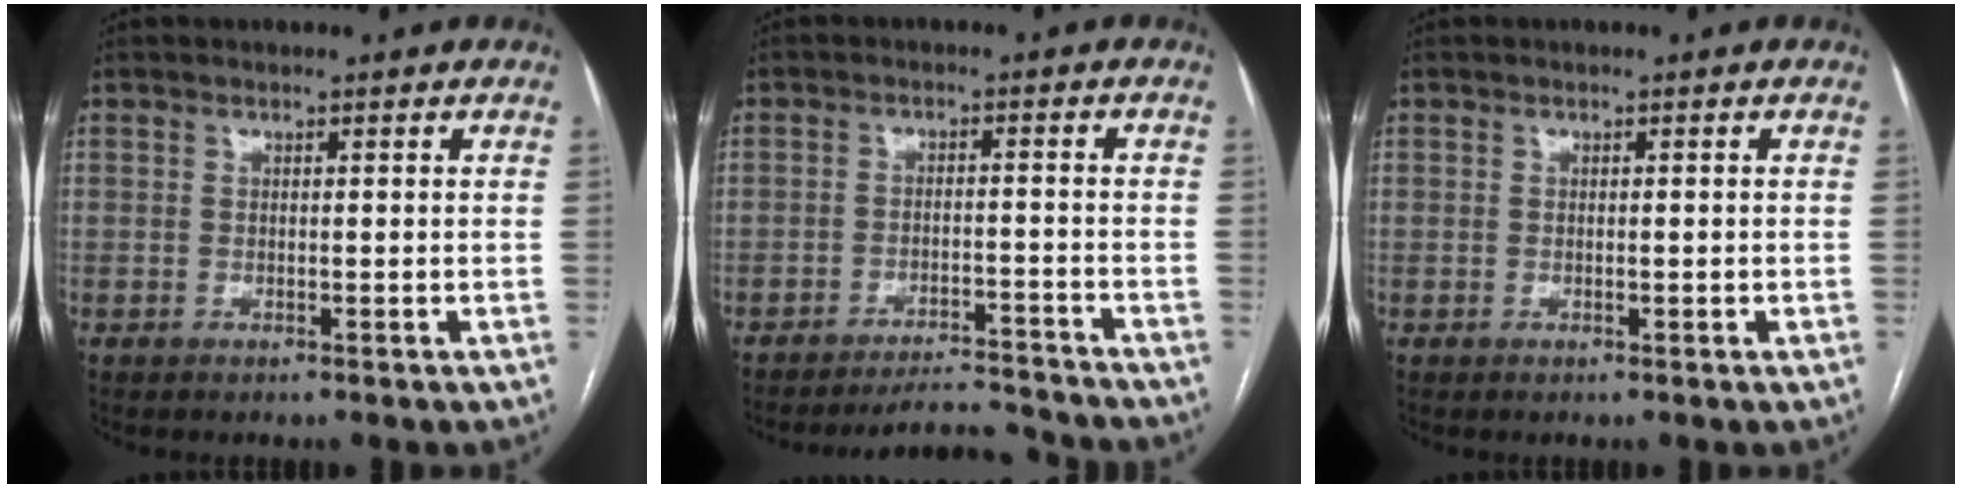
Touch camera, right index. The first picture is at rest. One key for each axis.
{"total": 7.9, "fx": -7.9, "fy": 0.1, "fz": 0.4, "tx": -0.004, "ty": 0.003, "tz": -0.120}
{"total": 0.6, "fx": -0.1, "fy": 0.2, "fz": 0.5, "tx": -0.010, "ty": 0.000, "tz": 0.000}